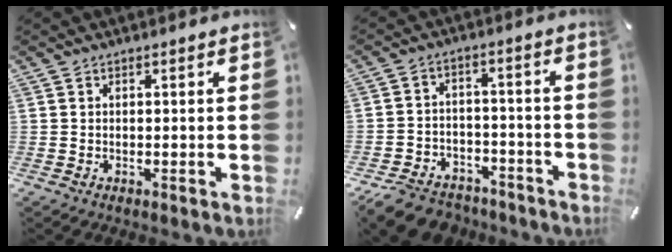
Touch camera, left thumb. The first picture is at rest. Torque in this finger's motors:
{"motor_torque": [-0.65, 1.06, 0.68, 0.69, 0.03]}